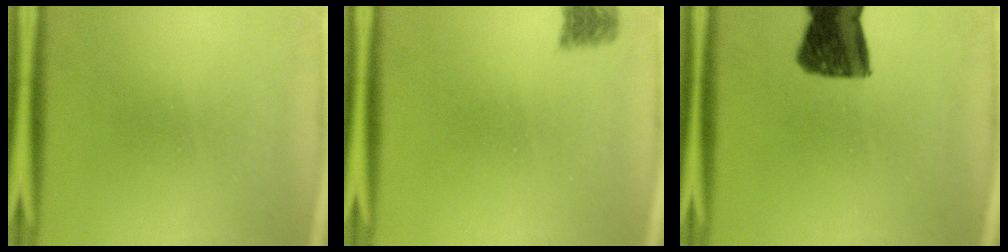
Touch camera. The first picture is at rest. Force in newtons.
{"total": 2.7}
{"total": 11.2}